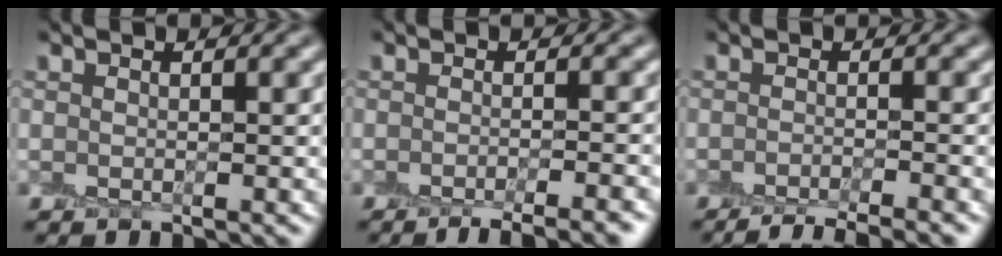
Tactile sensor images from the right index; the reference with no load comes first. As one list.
[{"total": 6.0, "force": [-4.2, 1.7, 3.9], "torque": [-0.031, -0.001, -0.047]}, {"total": 5.1, "force": [-3.9, 1.1, 3.0], "torque": [-0.034, -0.005, -0.063]}]